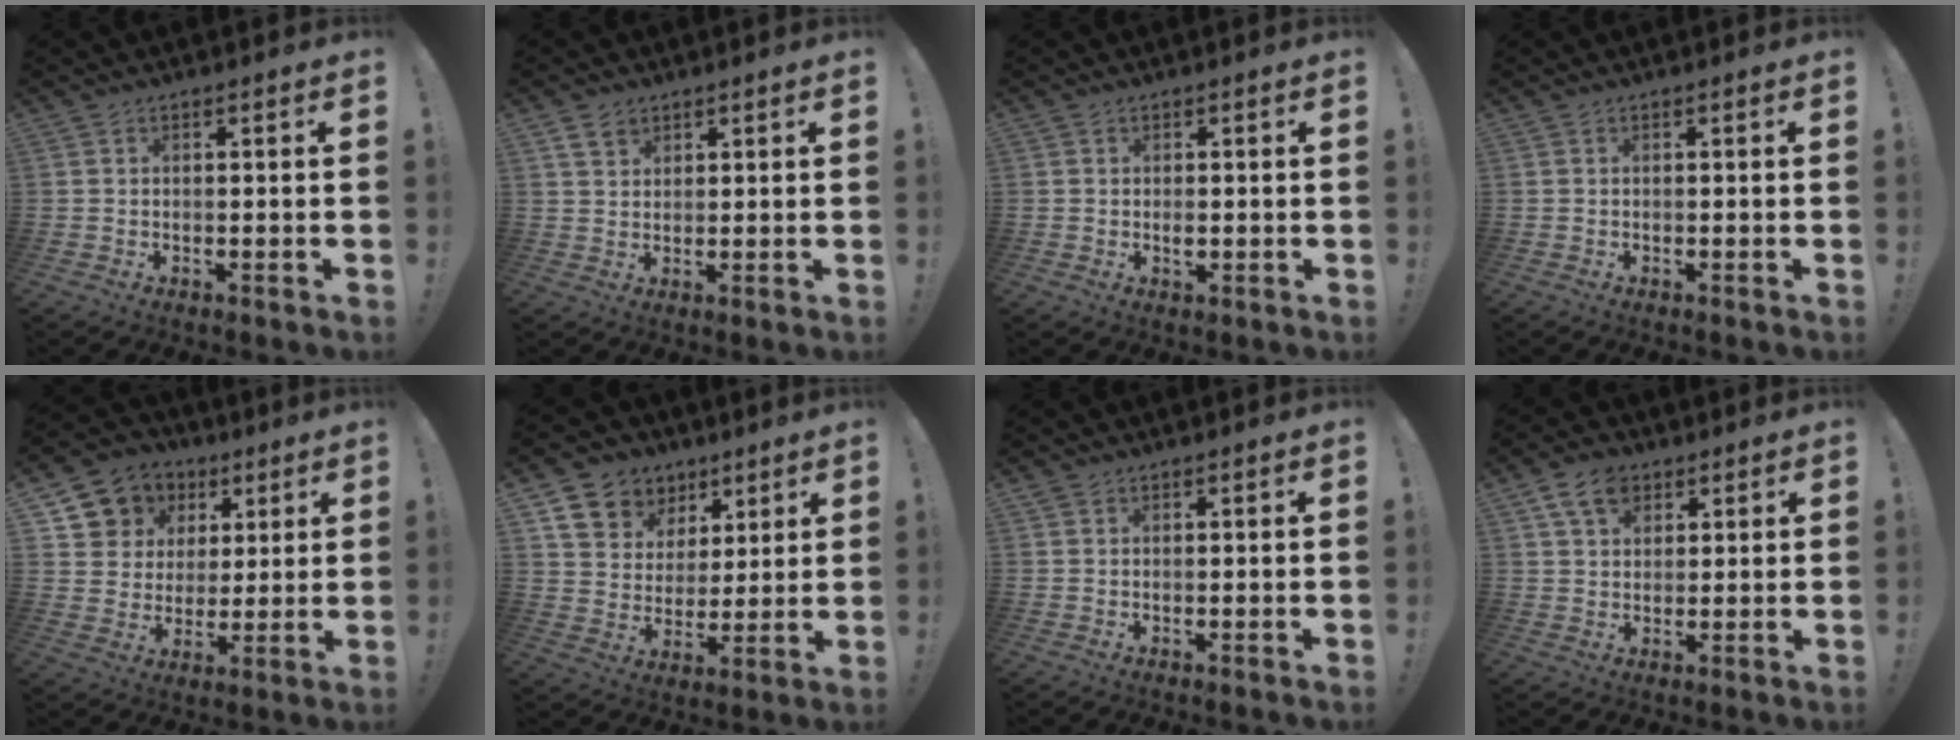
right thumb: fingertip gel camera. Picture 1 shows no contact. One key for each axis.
{"total": 4.1, "fx": 2.8, "fy": 2.7, "fz": 1.3, "tx": -0.015, "ty": -0.013, "tz": 0.051}
{"total": 2.7, "fx": 0.1, "fy": 2.5, "fz": 0.9, "tx": -0.005, "ty": -0.004, "tz": 0.001}
{"total": 0.0}
{"total": 9.9, "fx": 3.7, "fy": 8.9, "fz": 1.9, "tx": -0.027, "ty": -0.024, "tz": 0.081}
{"total": 10.9, "fx": 6.0, "fy": 8.6, "fz": 2.9, "tx": -0.048, "ty": -0.038, "tz": 0.123}
{"total": 0.6, "fx": 0.4, "fy": 0.3, "fz": 0.2, "tx": 0.002, "ty": -0.002, "tz": 0.007}
{"total": 8.4, "fx": 4.6, "fy": 5.7, "fz": 4.1, "tx": -0.066, "ty": -0.012, "tz": 0.089}